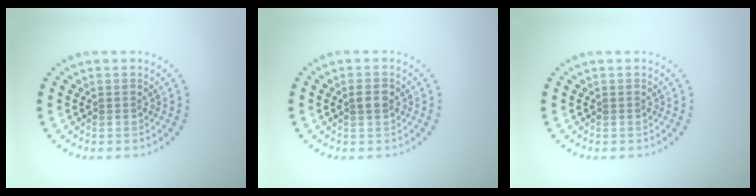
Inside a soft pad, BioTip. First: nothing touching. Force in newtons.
{"total": 1.5, "press": 1.4, "slide": 0.5}
{"total": 0.0}